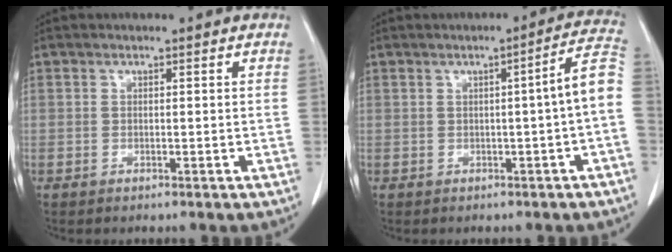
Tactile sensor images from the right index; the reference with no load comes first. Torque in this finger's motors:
{"motor_torque": [0.55, -0.29, 0.24, 0.07]}